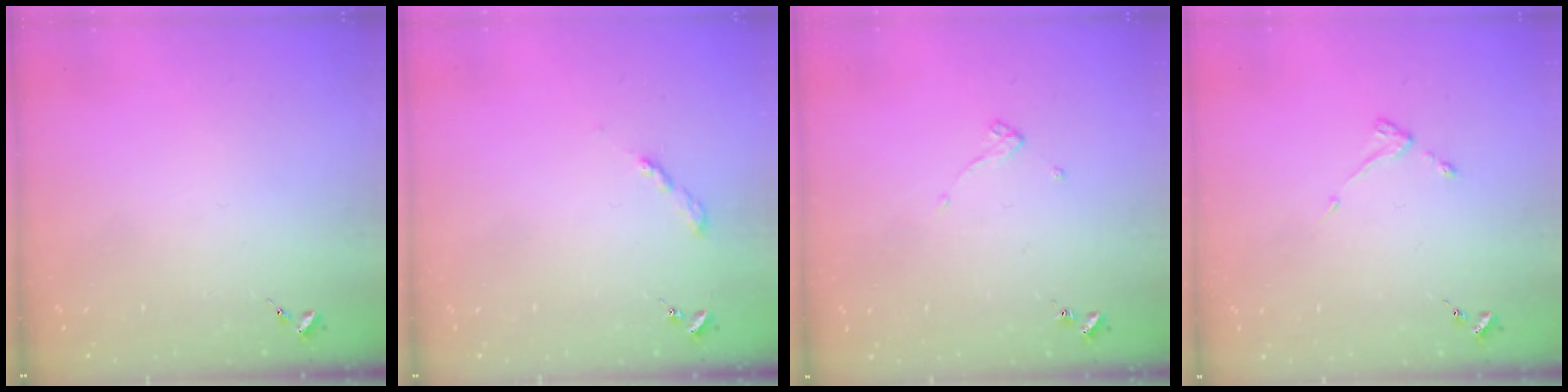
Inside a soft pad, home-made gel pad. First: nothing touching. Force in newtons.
{"total": 2.6, "press": 2.6, "slide": 0.3}
{"total": 4.7, "press": 4.7, "slide": 0.2}
{"total": 3.3, "press": 3.2, "slide": 0.4}